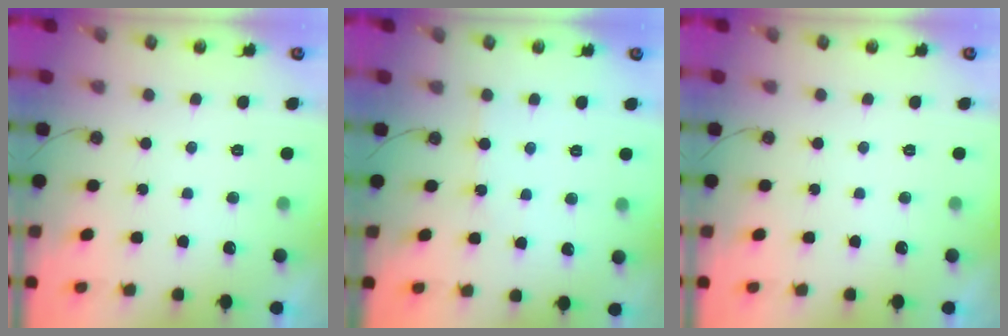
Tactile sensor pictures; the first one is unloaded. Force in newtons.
{"total": 2.2, "press": 2.1, "slide": 0.3}
{"total": 0.0}